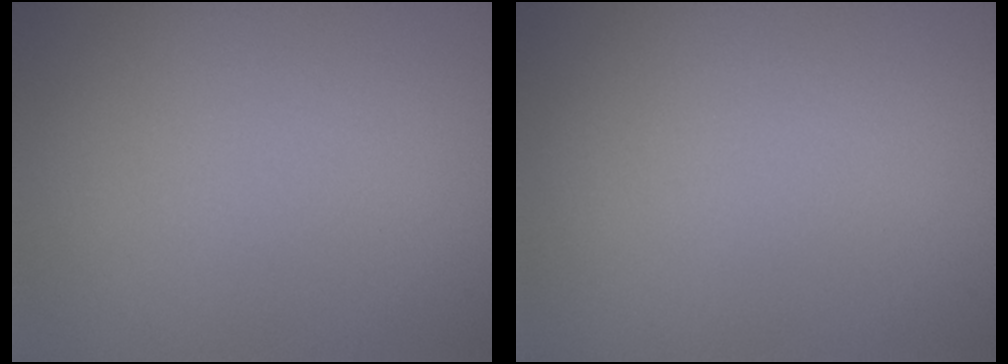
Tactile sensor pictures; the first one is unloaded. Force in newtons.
{"total": 0.0}